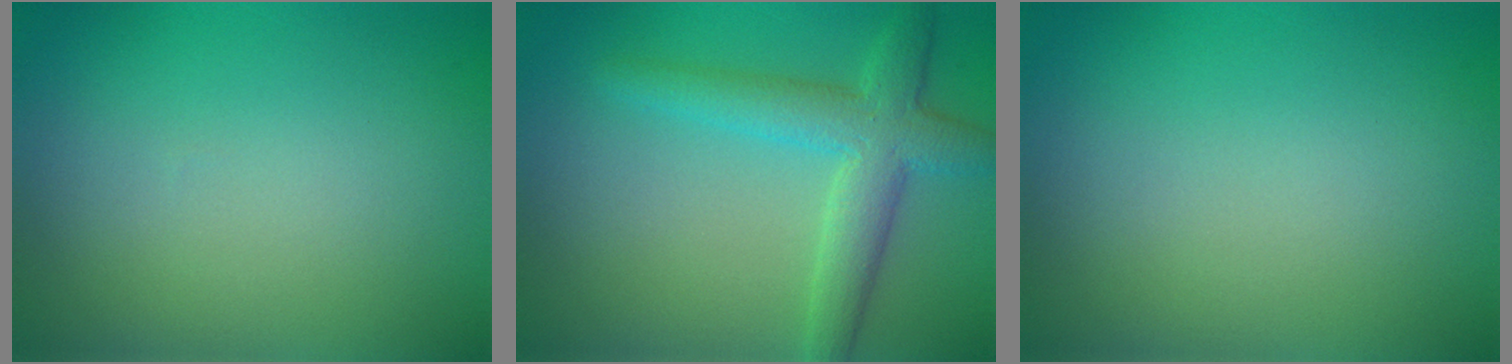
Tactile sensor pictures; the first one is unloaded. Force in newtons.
{"total": 4.7, "press": 4.7, "slide": 0.1}
{"total": 0.0}